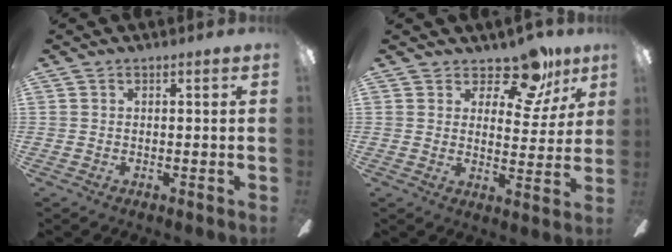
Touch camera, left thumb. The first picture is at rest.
{"total": 14.5, "force": [11.0, 6.1, 7.1], "torque": [-0.097, -0.072, 0.191]}